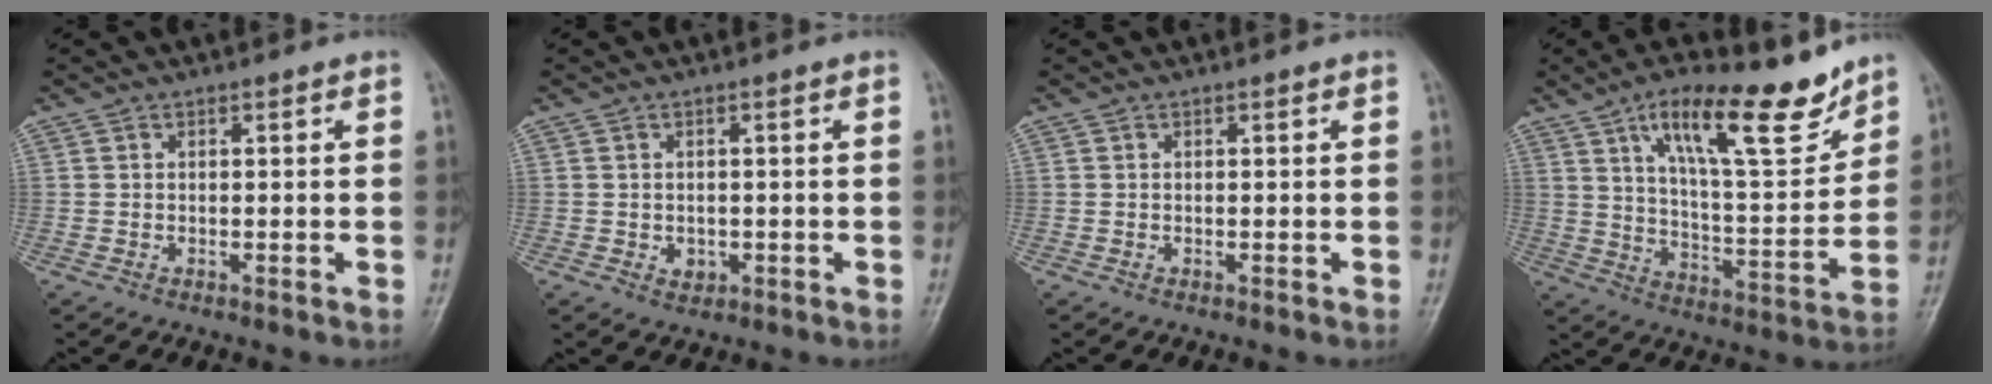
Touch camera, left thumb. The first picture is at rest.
{"total": 2.2, "force": [-0.5, 1.8, 1.1], "torque": [-0.008, 0.001, -0.002]}
{"total": 0.0}
{"total": 18.2, "force": [11.7, 5.5, 12.8], "torque": [-0.171, -0.065, 0.198]}